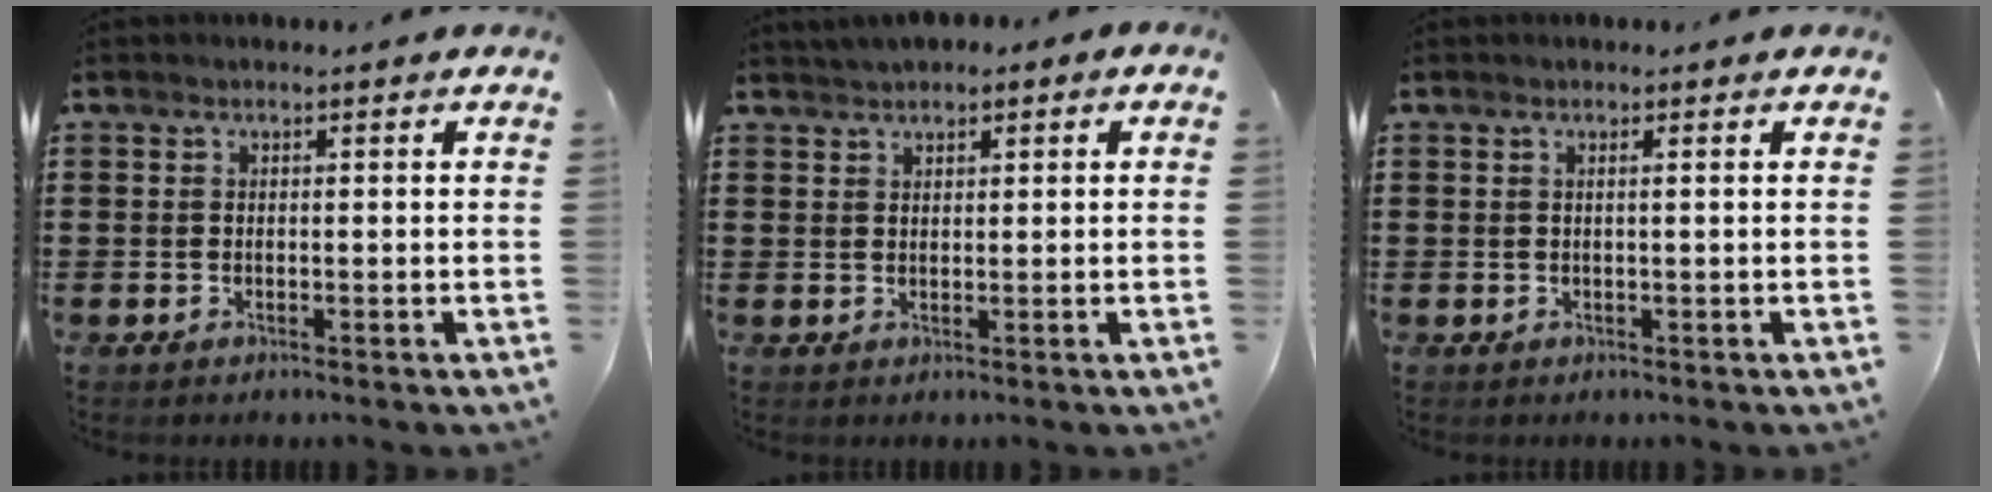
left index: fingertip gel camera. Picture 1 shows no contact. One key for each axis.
{"total": 1.5, "fx": 1.4, "fy": 0.6, "fz": 0.4, "tx": -0.012, "ty": 0.007, "tz": 0.026}
{"total": 0.7, "fx": 0.1, "fy": -0.2, "fz": 0.6, "tx": -0.011, "ty": -0.004, "tz": 0.003}